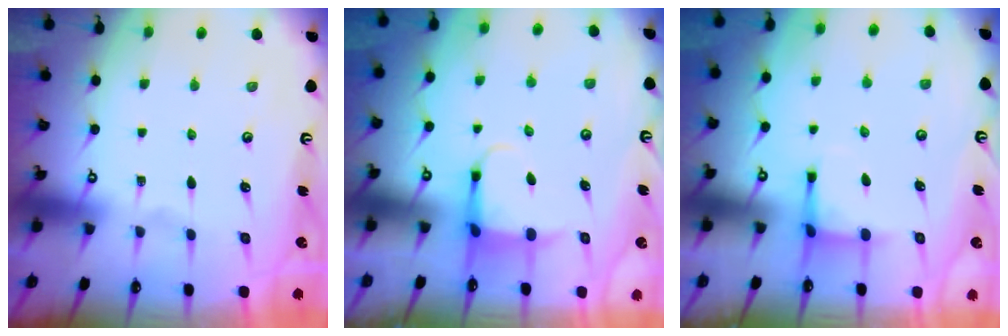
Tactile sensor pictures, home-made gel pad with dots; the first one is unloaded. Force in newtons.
{"total": 4.0, "press": 3.8, "slide": 1.0}
{"total": 3.2, "press": 3.1, "slide": 1.0}